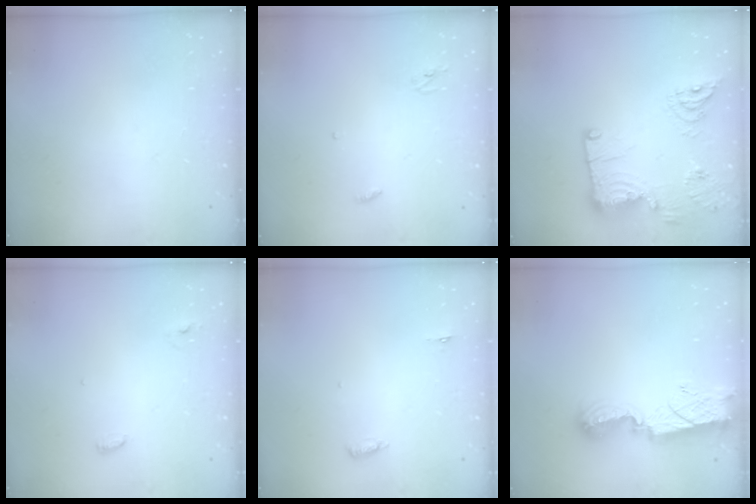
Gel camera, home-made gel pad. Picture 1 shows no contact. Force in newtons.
{"total": 3.0, "press": 2.9, "slide": 0.2}
{"total": 19.2, "press": 19.2, "slide": 1.1}
{"total": 4.5, "press": 4.5, "slide": 0.4}
{"total": 4.7, "press": 4.5, "slide": 1.4}
{"total": 11.4, "press": 11.4, "slide": 0.8}